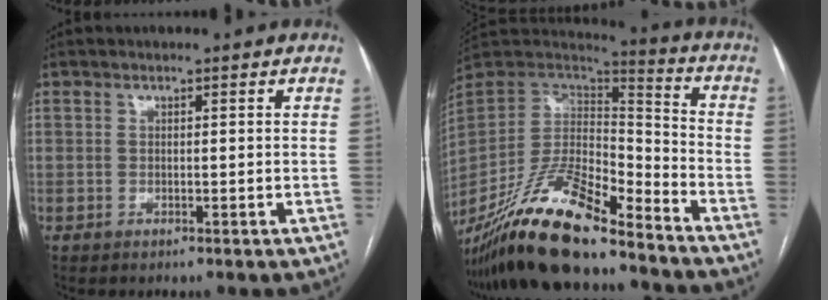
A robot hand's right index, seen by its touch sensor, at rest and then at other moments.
{"total": 21.7, "force": [-16.8, 5.0, 12.8], "torque": [-0.265, -0.010, -0.307]}